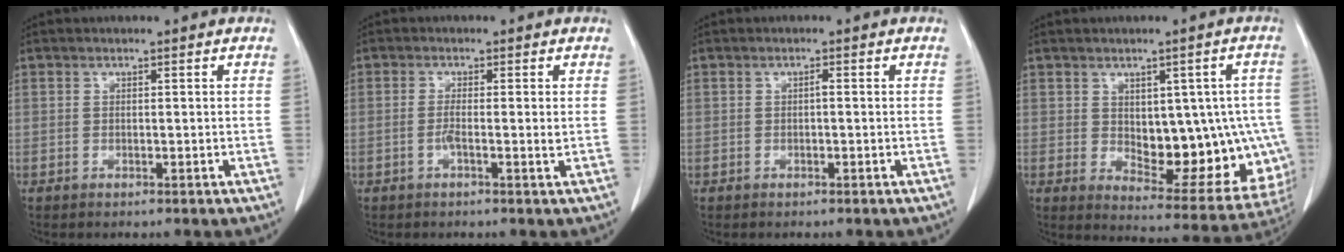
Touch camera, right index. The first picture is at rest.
{"total": 2.2, "force": [-0.4, 0.0, 2.2], "torque": [-0.039, -0.001, -0.009]}
{"total": 0.5, "force": [-0.1, 0.1, 0.5], "torque": [-0.009, 0.002, -0.001]}
{"total": 16.5, "force": [-1.1, 8.1, 14.3], "torque": [-0.154, 0.009, 0.013]}